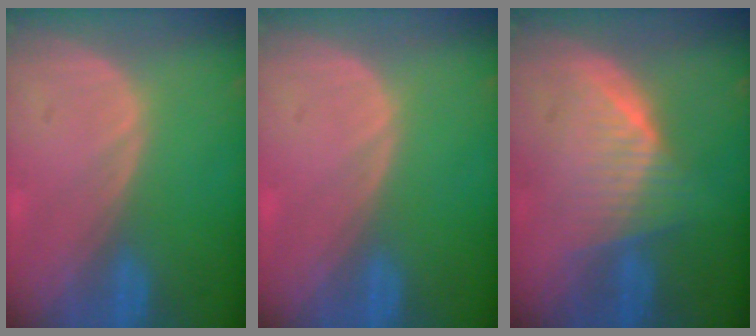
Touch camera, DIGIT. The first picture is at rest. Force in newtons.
{"total": 0.0}
{"total": 6.5, "press": 6.2, "slide": 1.8}